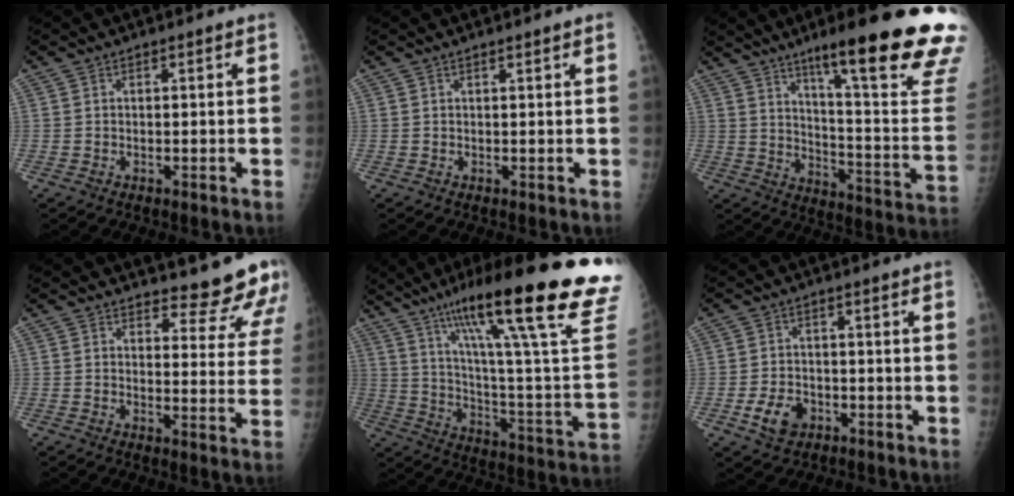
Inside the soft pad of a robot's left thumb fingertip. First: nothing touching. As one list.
[{"total": 0.8, "force": [0.6, -0.1, 0.5], "torque": [-0.012, -0.003, 0.012]}, {"total": 27.2, "force": [16.8, 2.7, 21.2], "torque": [-0.241, -0.079, 0.244]}, {"total": 11.5, "force": [10.9, 2.8, 2.2], "torque": [0.013, -0.097, 0.115]}, {"total": 34.1, "force": [21.1, 4.1, 26.5], "torque": [-0.340, -0.060, 0.319]}, {"total": 5.5, "force": [-2.4, 3.9, 3.1], "torque": [-0.050, 0.011, -0.037]}]